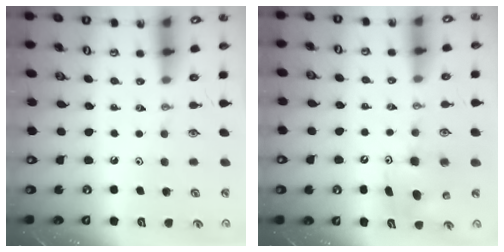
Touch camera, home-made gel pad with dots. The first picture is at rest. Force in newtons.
{"total": 8.3, "press": 8.3, "slide": 0.6}